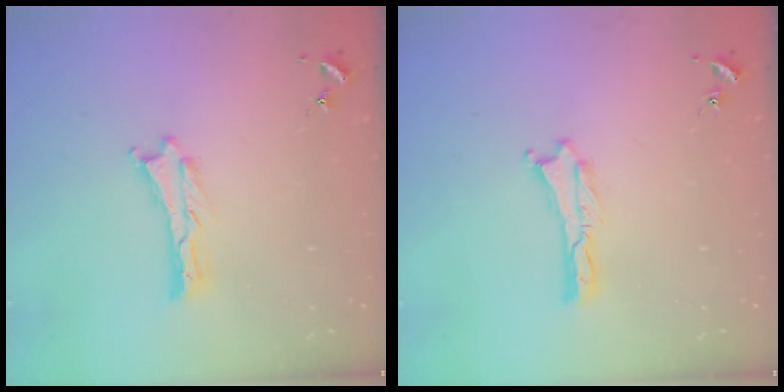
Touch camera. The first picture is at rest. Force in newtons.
{"total": 0.0}